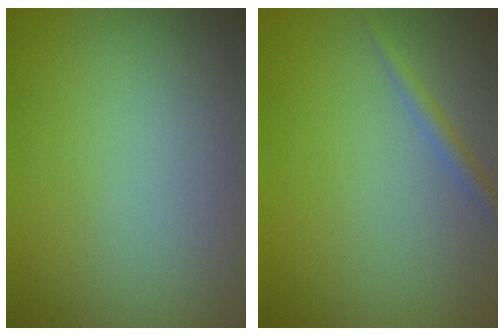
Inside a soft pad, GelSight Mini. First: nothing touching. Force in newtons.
{"total": 1.1, "press": 1.1, "slide": 0.1}